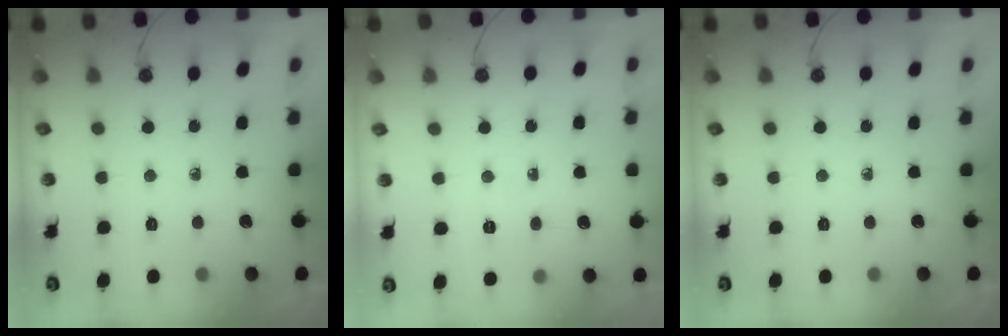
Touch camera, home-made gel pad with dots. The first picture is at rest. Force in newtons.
{"total": 2.6, "press": 2.4, "slide": 0.9}
{"total": 0.0}